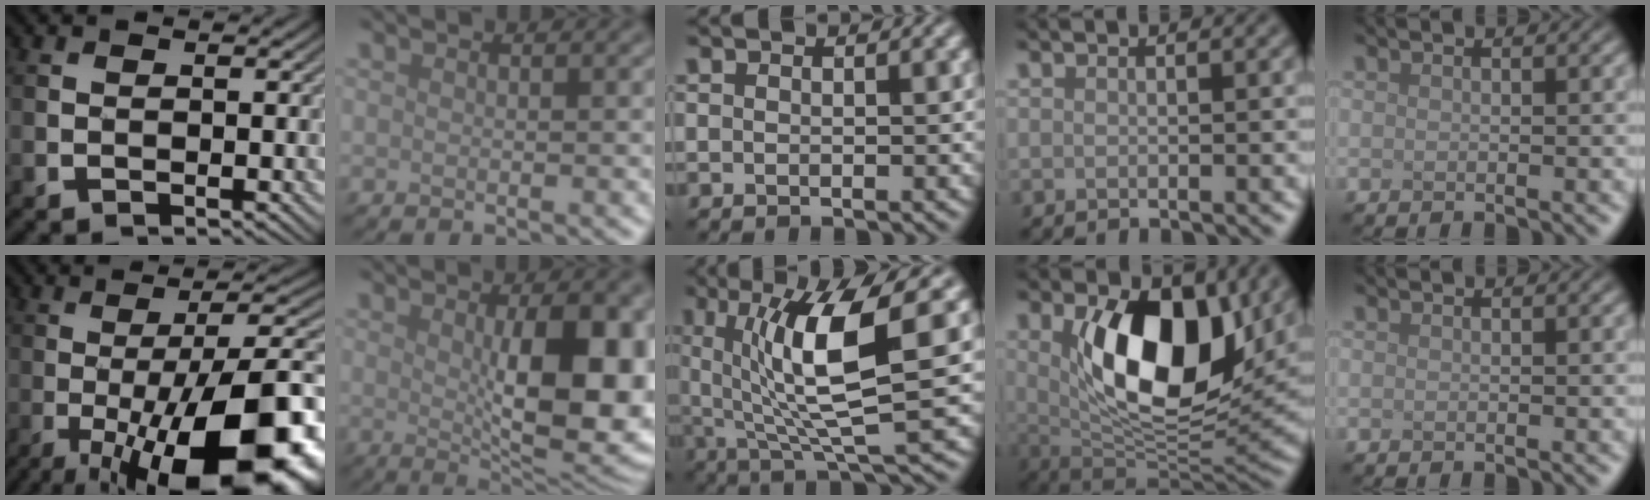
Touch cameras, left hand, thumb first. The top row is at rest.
{"thumb": {"total": 20.5, "force": [-8.0, 6.5, 17.8], "torque": [-0.228, 0.003, -0.126]}, "index": {"total": 11.2, "force": [0.2, 3.9, 10.5], "torque": [-0.130, -0.007, 0.012]}, "middle": {"total": 9.3, "force": [1.6, 2.1, 8.9], "torque": [-0.156, -0.010, 0.040]}, "ring": {"total": 11.2, "force": [2.5, 6.0, 9.2], "torque": [-0.152, -0.013, 0.050]}}